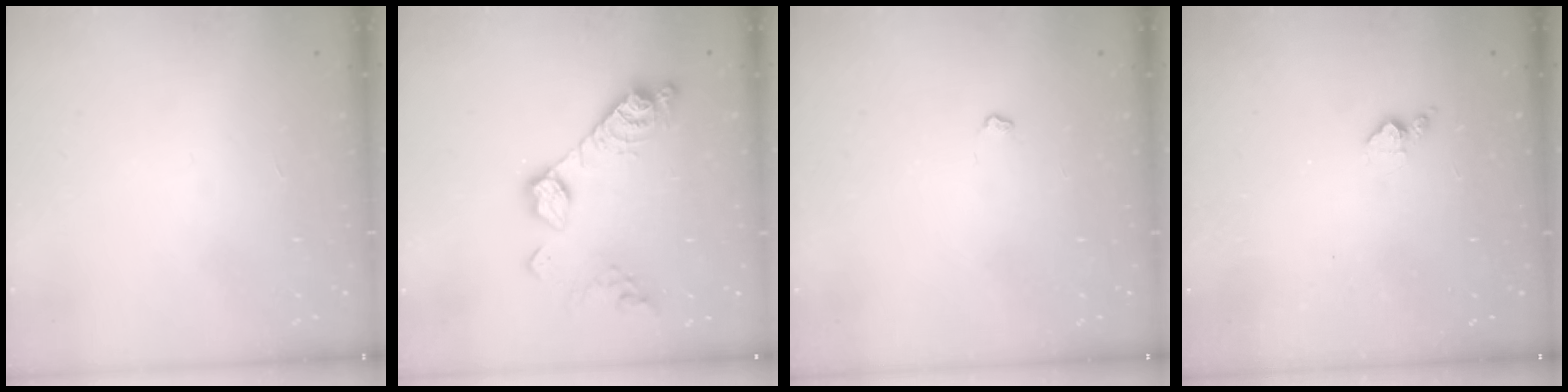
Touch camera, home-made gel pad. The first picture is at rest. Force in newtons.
{"total": 13.6, "press": 13.5, "slide": 0.5}
{"total": 2.9, "press": 2.9, "slide": 0.5}
{"total": 5.2, "press": 5.1, "slide": 0.5}